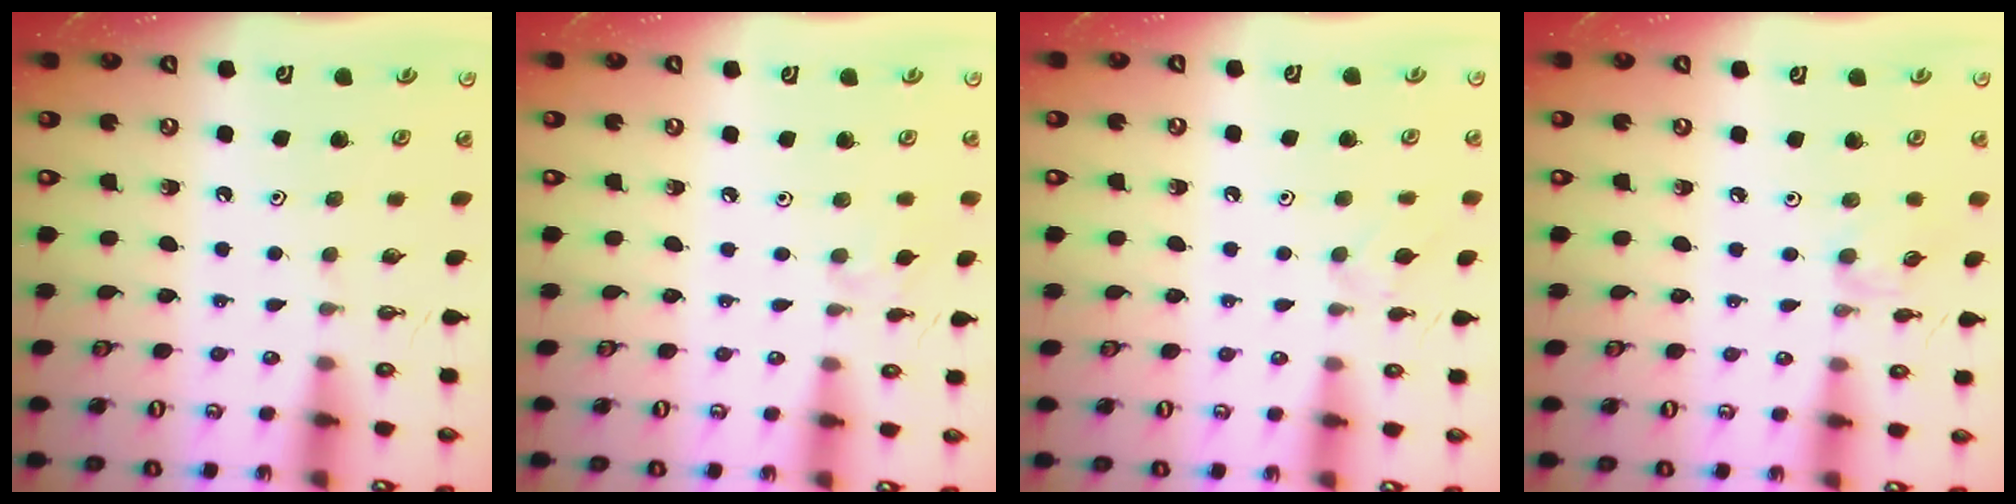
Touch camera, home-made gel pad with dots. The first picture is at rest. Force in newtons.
{"total": 2.4, "press": 2.4, "slide": 0.4}
{"total": 4.2, "press": 4.2, "slide": 0.7}
{"total": 2.7, "press": 2.7, "slide": 0.4}